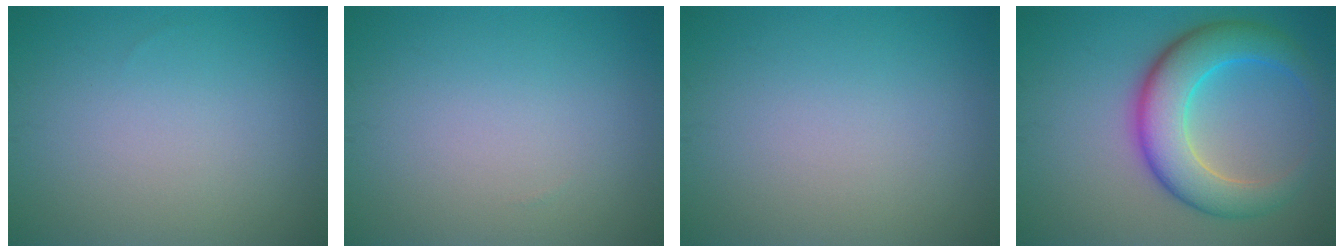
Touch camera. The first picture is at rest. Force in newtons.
{"total": 0.0}
{"total": 0.0}
{"total": 7.7, "press": 7.7, "slide": 0.3}